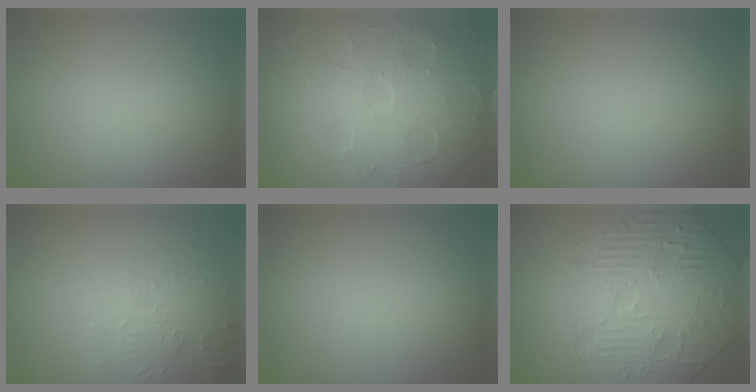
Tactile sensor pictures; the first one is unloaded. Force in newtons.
{"total": 8.4, "press": 5.7, "slide": 6.1}
{"total": 0.0}
{"total": 2.8, "press": 2.7, "slide": 0.6}
{"total": 0.0}
{"total": 8.2, "press": 6.6, "slide": 4.8}